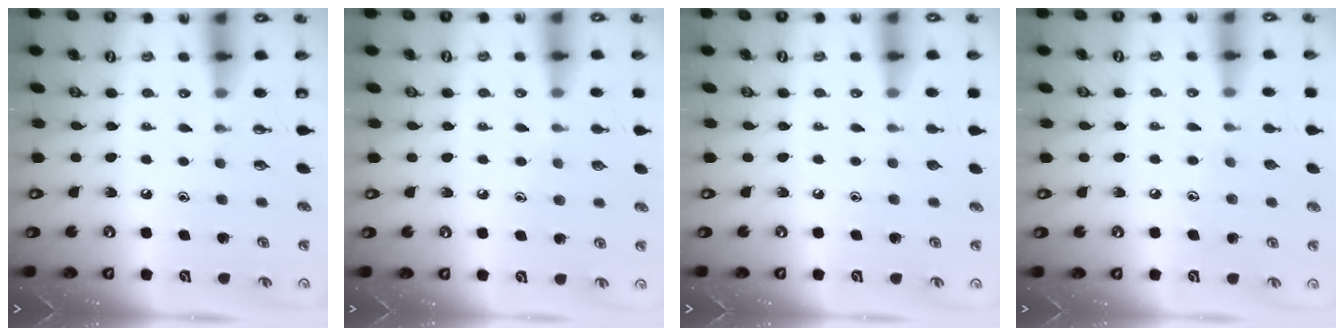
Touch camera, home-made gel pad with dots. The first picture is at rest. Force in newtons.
{"total": 7.7, "press": 7.7, "slide": 0.7}
{"total": 0.0}
{"total": 6.0, "press": 6.0, "slide": 0.5}